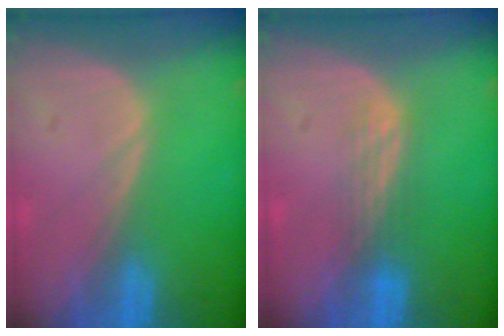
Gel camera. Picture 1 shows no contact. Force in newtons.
{"total": 2.9, "press": 2.5, "slide": 1.5}